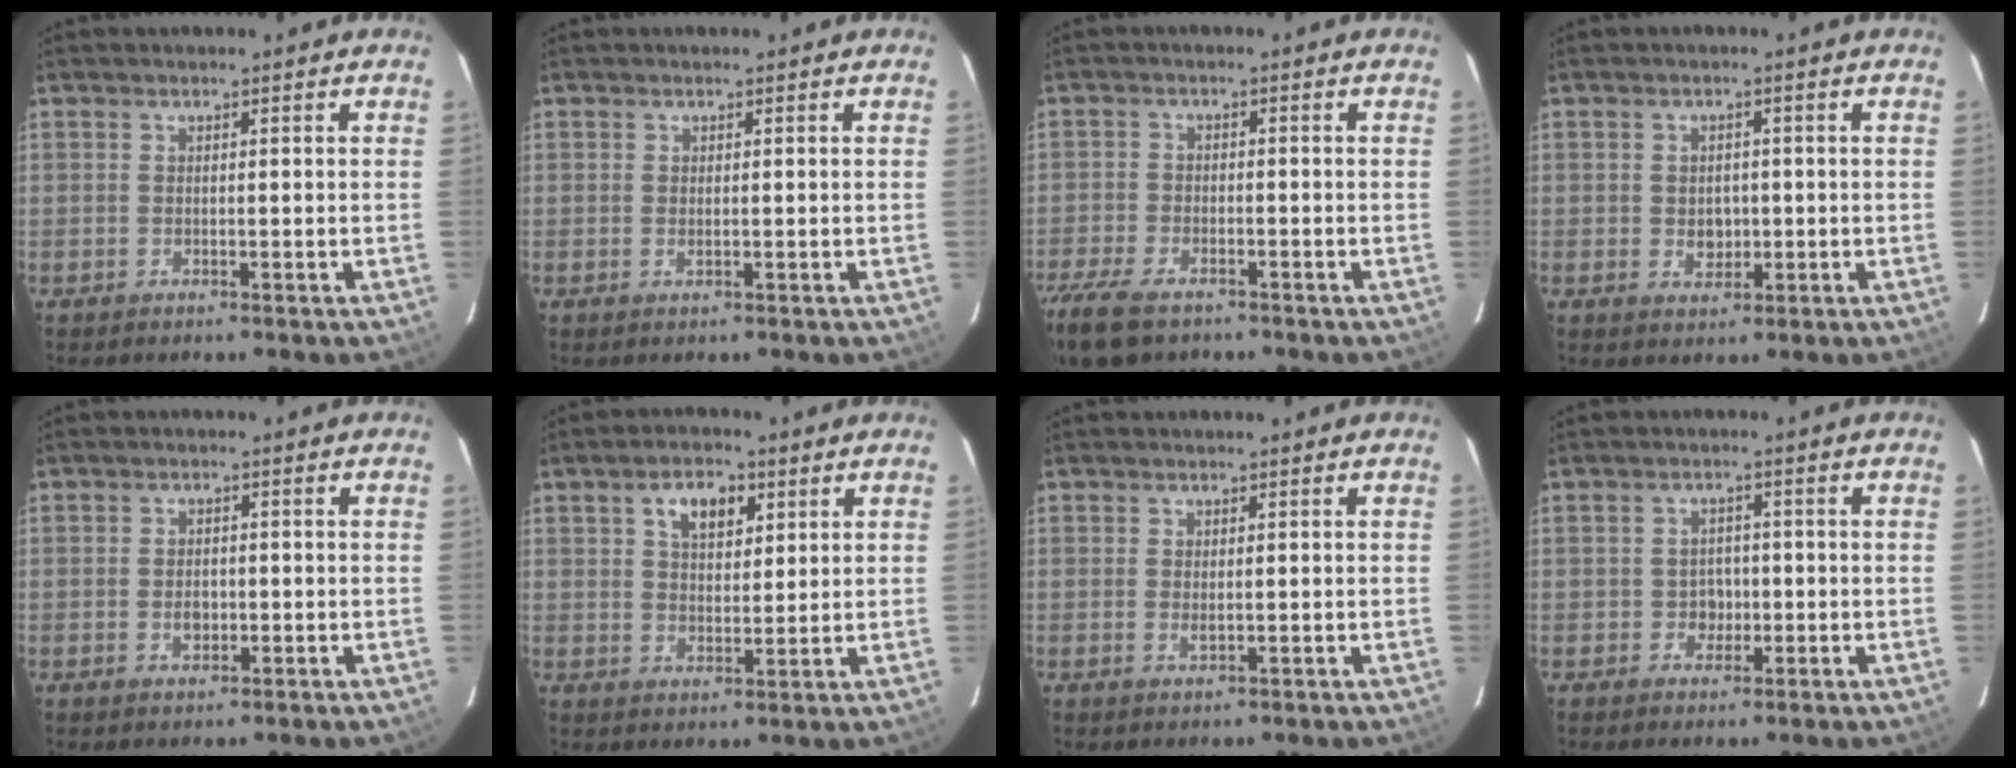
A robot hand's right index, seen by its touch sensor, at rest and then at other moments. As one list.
[{"total": 0.5, "force": [0.1, 0.2, 0.5], "torque": [-0.011, 0.000, 0.001]}, {"total": 11.2, "force": [-8.2, 4.6, 5.9], "torque": [-0.160, -0.036, -0.155]}, {"total": 3.3, "force": [-0.4, 2.8, 1.8], "torque": [-0.031, 0.002, -0.001]}, {"total": 2.6, "force": [-0.6, 1.8, 1.7], "torque": [-0.030, 0.002, -0.010]}, {"total": 6.6, "force": [3.1, 3.7, 4.6], "torque": [-0.074, 0.015, 0.055]}, {"total": 1.0, "force": [0.0, 0.5, 0.9], "torque": [-0.019, -0.001, 0.001]}, {"total": 2.8, "force": [-0.7, 2.6, 0.7], "torque": [-0.014, 0.009, -0.007]}]